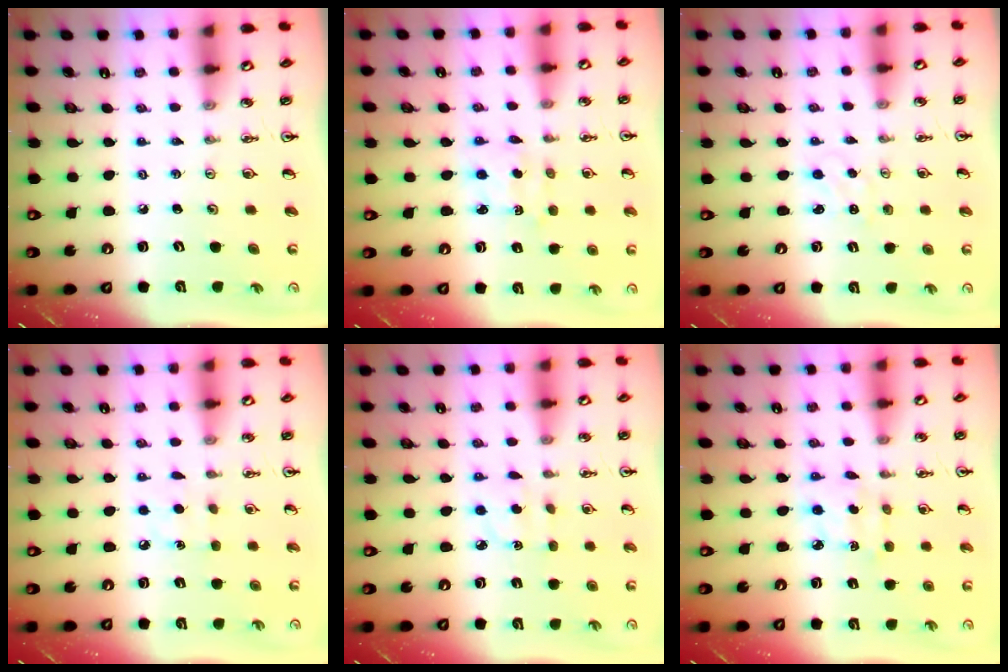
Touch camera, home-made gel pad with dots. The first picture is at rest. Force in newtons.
{"total": 2.2, "press": 2.1, "slide": 0.5}
{"total": 0.0}
{"total": 5.7, "press": 5.7, "slide": 0.6}
{"total": 2.8, "press": 2.6, "slide": 0.8}
{"total": 3.1, "press": 3.1, "slide": 0.2}